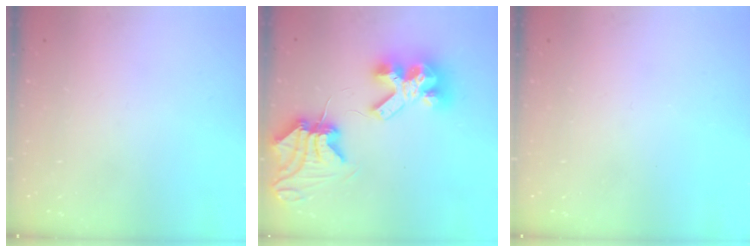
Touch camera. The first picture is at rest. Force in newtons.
{"total": 14.5, "press": 14.4, "slide": 1.7}
{"total": 0.0}